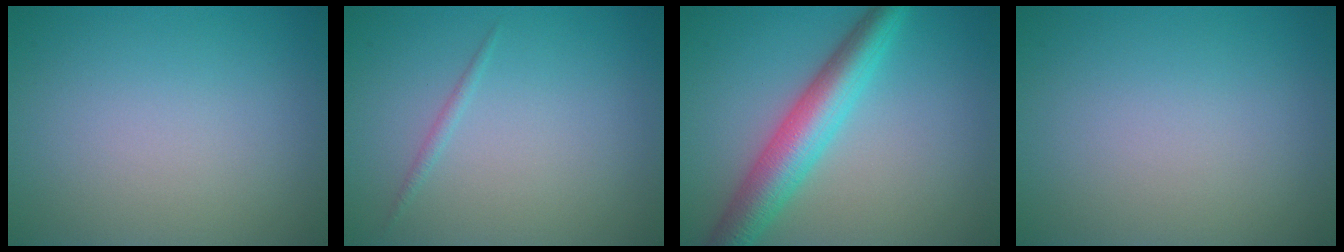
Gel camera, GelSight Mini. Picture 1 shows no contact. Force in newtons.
{"total": 0.7, "press": 0.7, "slide": 0.0}
{"total": 6.1, "press": 6.1, "slide": 0.0}
{"total": 0.0}